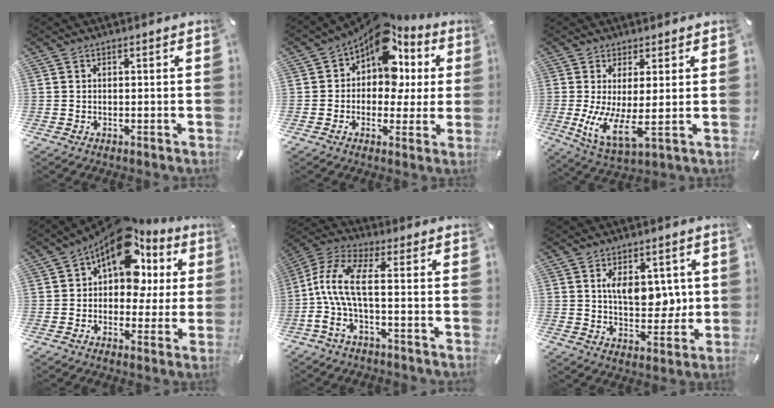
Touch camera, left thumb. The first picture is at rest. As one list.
[{"total": 13.5, "force": [6.3, 8.9, 8.0], "torque": [-0.128, -0.049, 0.114]}, {"total": 8.9, "force": [1.0, 2.4, 8.5], "torque": [-0.181, -0.036, 0.022]}, {"total": 15.8, "force": [7.4, 9.8, 10.0], "torque": [-0.155, -0.048, 0.131]}, {"total": 10.2, "force": [-0.6, 2.8, 9.8], "torque": [-0.219, -0.014, -0.021]}, {"total": 9.7, "force": [2.3, 5.9, 7.3], "torque": [-0.101, -0.007, 0.036]}]